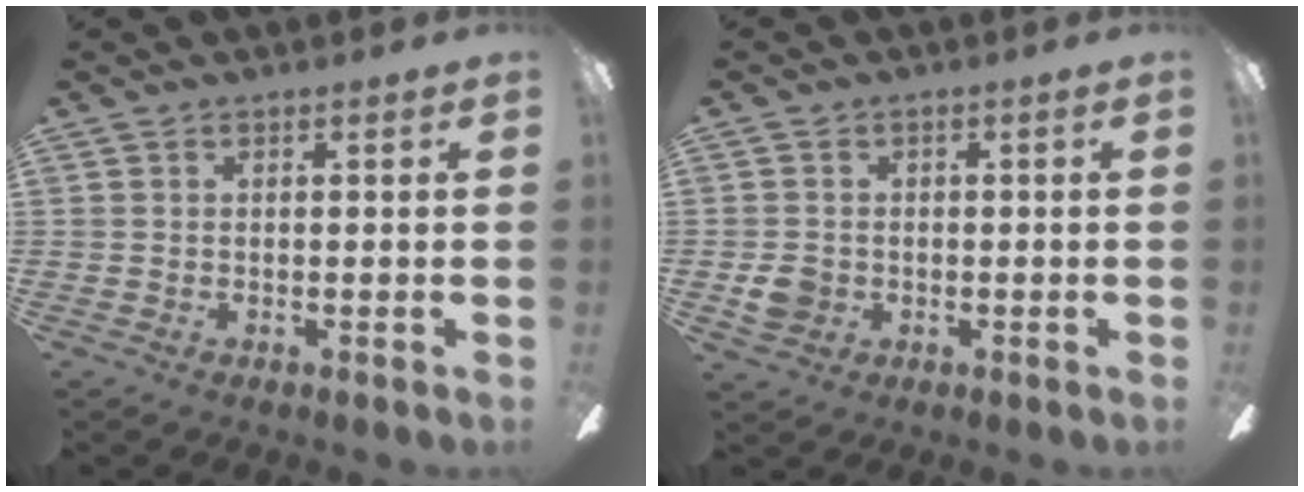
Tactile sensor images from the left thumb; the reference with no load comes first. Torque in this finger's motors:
{"motor_torque": [-0.51, 0.57, 0.08, -0.15, 0.00]}